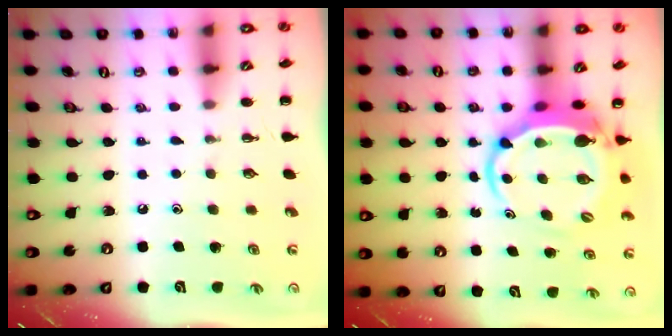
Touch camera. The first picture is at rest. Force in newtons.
{"total": 7.2, "press": 7.1, "slide": 1.3}